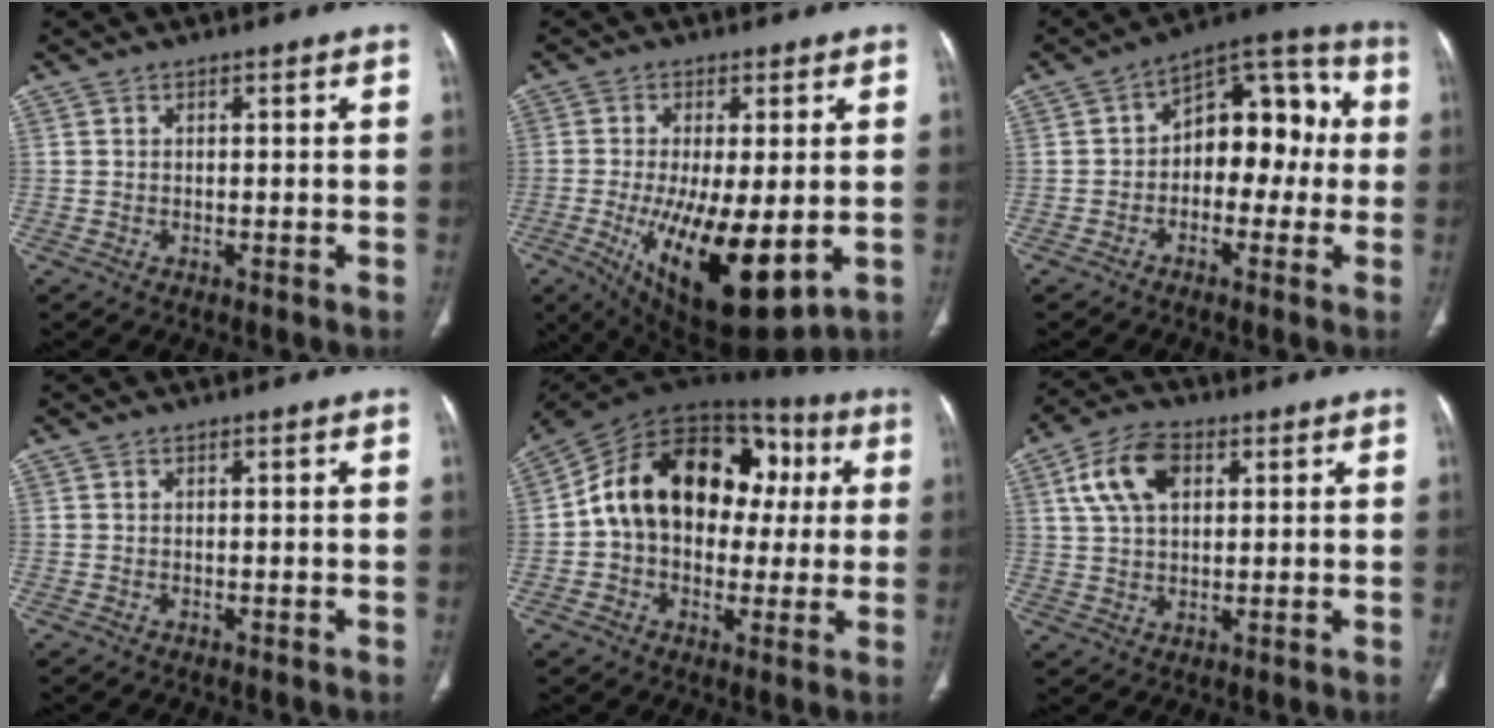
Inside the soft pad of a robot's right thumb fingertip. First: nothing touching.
{"total": 17.8, "force": [-3.8, 6.5, 16.1], "torque": [-0.277, -0.030, -0.038]}
{"total": 13.5, "force": [-0.2, 8.5, 10.5], "torque": [-0.096, 0.051, -0.018]}
{"total": 0.0}
{"total": 22.4, "force": [2.6, 15.9, 15.6], "torque": [-0.218, 0.051, 0.038]}
{"total": 9.9, "force": [3.6, 6.1, 7.0], "torque": [-0.125, 0.005, 0.063]}